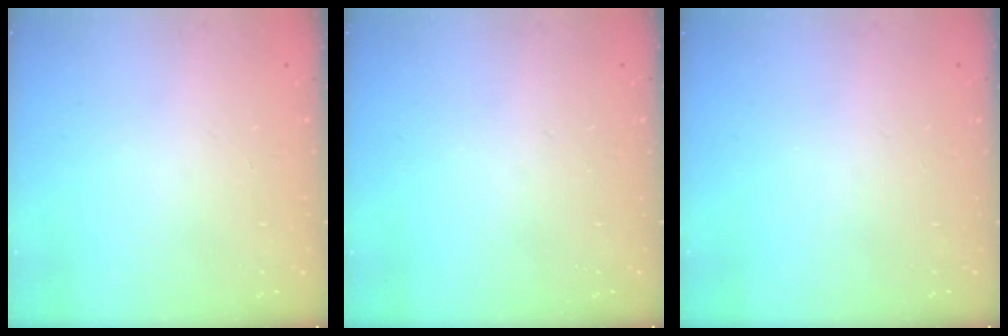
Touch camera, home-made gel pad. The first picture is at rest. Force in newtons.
{"total": 0.0}
{"total": 0.0}